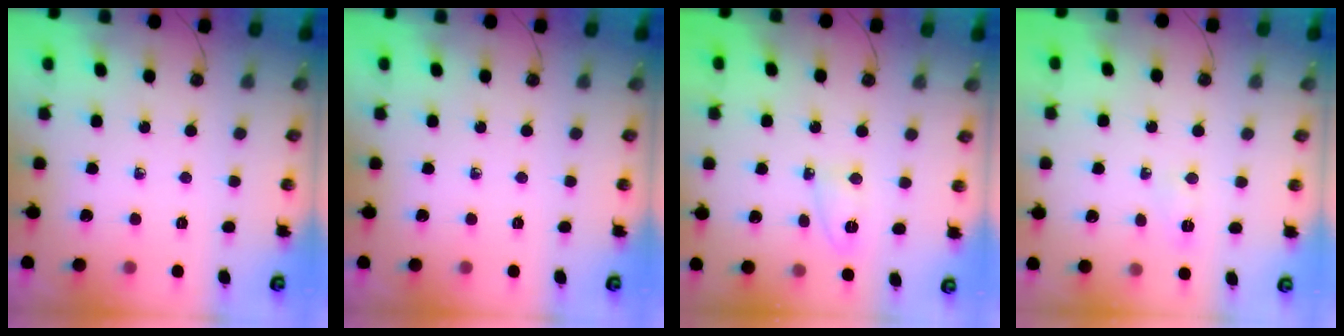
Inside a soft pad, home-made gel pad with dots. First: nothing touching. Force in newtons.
{"total": 0.0}
{"total": 3.7, "press": 3.6, "slide": 0.9}
{"total": 16.5, "press": 4.4, "slide": 15.9}